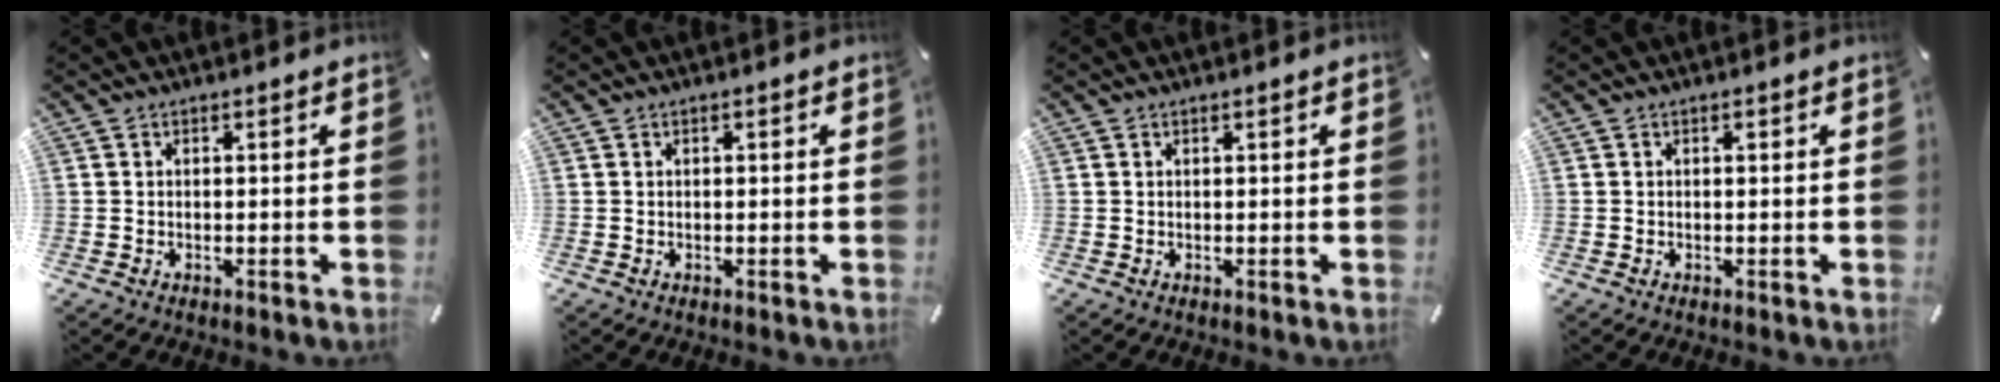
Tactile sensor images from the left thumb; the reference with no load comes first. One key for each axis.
{"total": 0.0}
{"total": 0.0}
{"total": 0.5, "fx": 0.2, "fy": 0.3, "fz": 0.4, "tx": -0.008, "ty": 0.000, "tz": 0.003}